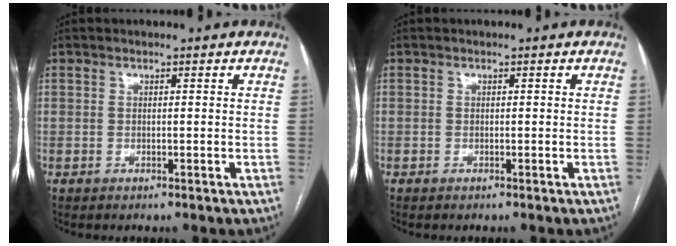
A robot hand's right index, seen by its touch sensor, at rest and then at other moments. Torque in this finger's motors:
{"motor_torque": [-0.11, -0.12, -0.06, -0.03]}